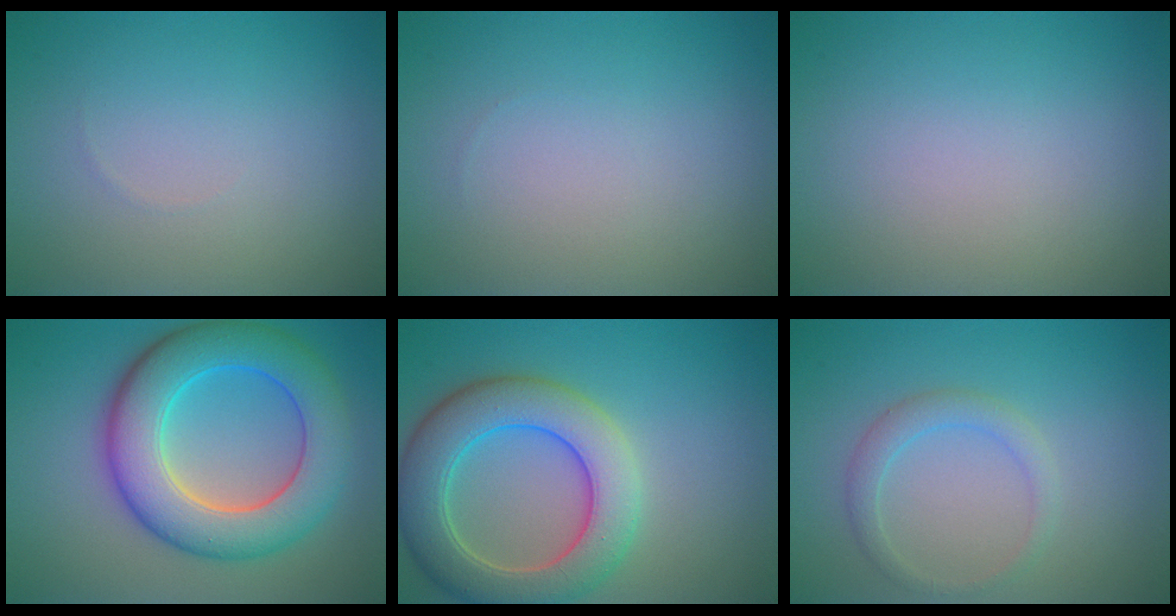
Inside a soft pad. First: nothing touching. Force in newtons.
{"total": 0.0}
{"total": 0.0}
{"total": 9.3, "press": 9.3, "slide": 0.1}
{"total": 7.8, "press": 7.8, "slide": 0.9}
{"total": 1.9, "press": 1.9, "slide": 0.1}